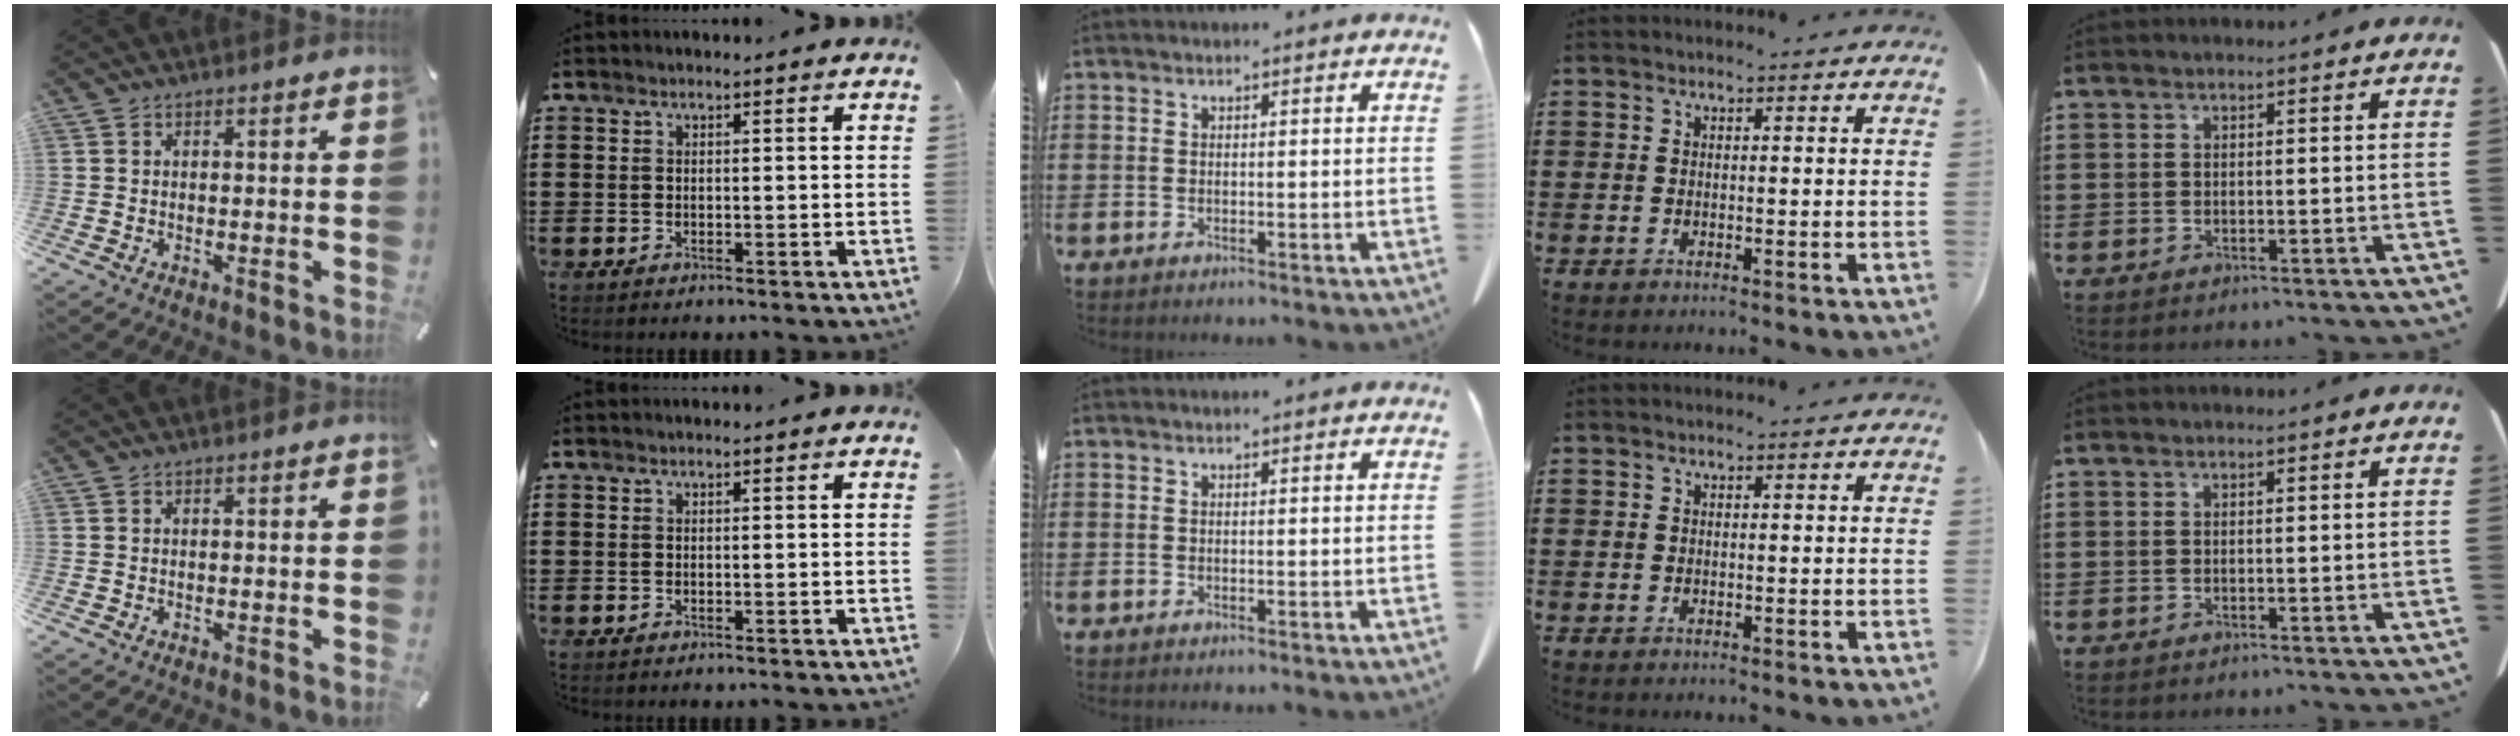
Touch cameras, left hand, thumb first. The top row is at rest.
{}